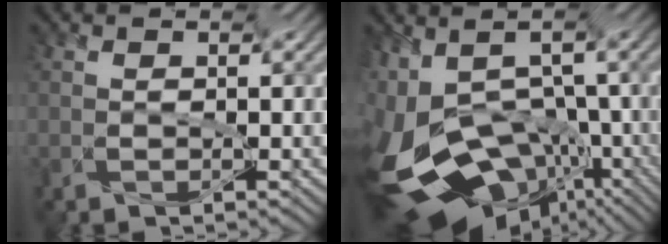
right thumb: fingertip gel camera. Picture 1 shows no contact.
{"total": 16.3, "force": [-6.9, 10.2, 10.6], "torque": [-0.242, -0.022, -0.091]}